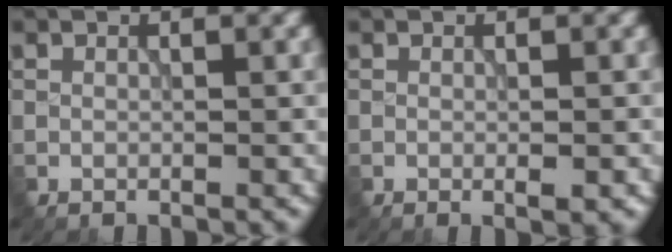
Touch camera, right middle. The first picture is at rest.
{"total": 1.1, "force": [-0.4, 0.1, 1.0], "torque": [-0.015, -0.004, -0.005]}